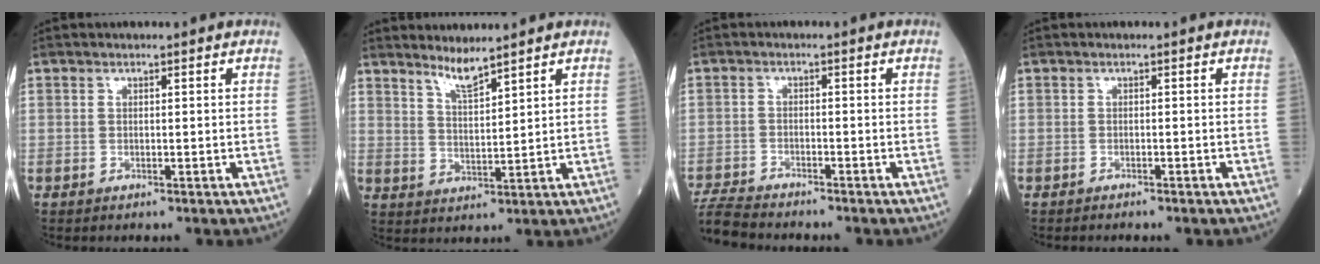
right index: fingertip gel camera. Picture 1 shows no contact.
{"total": 3.9, "force": [3.5, -0.2, 1.8], "torque": [-0.037, -0.014, 0.071]}
{"total": 7.7, "force": [-7.4, 0.7, 2.1], "torque": [-0.047, -0.013, -0.133]}
{"total": 2.4, "force": [-2.0, 0.6, 1.1], "torque": [-0.023, -0.006, -0.020]}